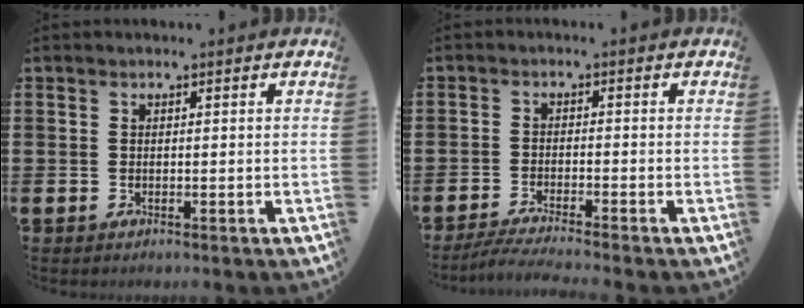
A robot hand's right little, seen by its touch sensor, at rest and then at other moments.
{"total": 2.7, "force": [-2.3, -0.2, 1.5], "torque": [-0.023, -0.002, -0.042]}